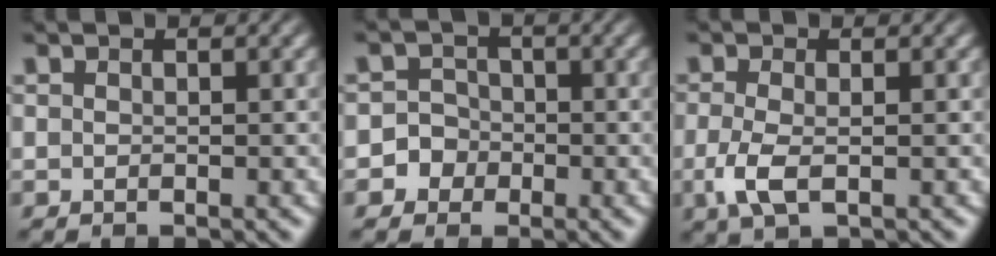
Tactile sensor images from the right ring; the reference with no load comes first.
{"total": 5.3, "force": [-1.3, 5.1, 1.0], "torque": [-0.037, -0.008, -0.032]}
{"total": 2.7, "force": [-0.9, 1.1, 2.3], "torque": [-0.063, -0.020, -0.007]}